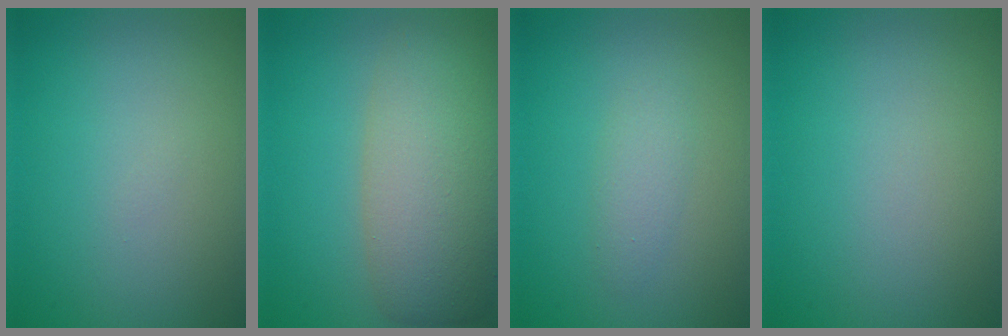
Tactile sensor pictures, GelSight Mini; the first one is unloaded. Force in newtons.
{"total": 8.1, "press": 8.1, "slide": 0.5}
{"total": 1.6, "press": 1.6, "slide": 0.1}
{"total": 0.0}